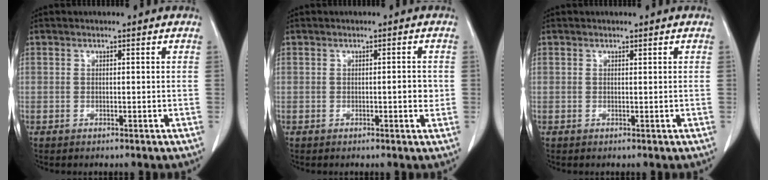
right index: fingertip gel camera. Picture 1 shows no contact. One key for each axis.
{"total": 1.8, "fx": -0.1, "fy": 0.5, "fz": 1.7, "tx": -0.024, "ty": 0.001, "tz": -0.003}
{"total": 0.0}